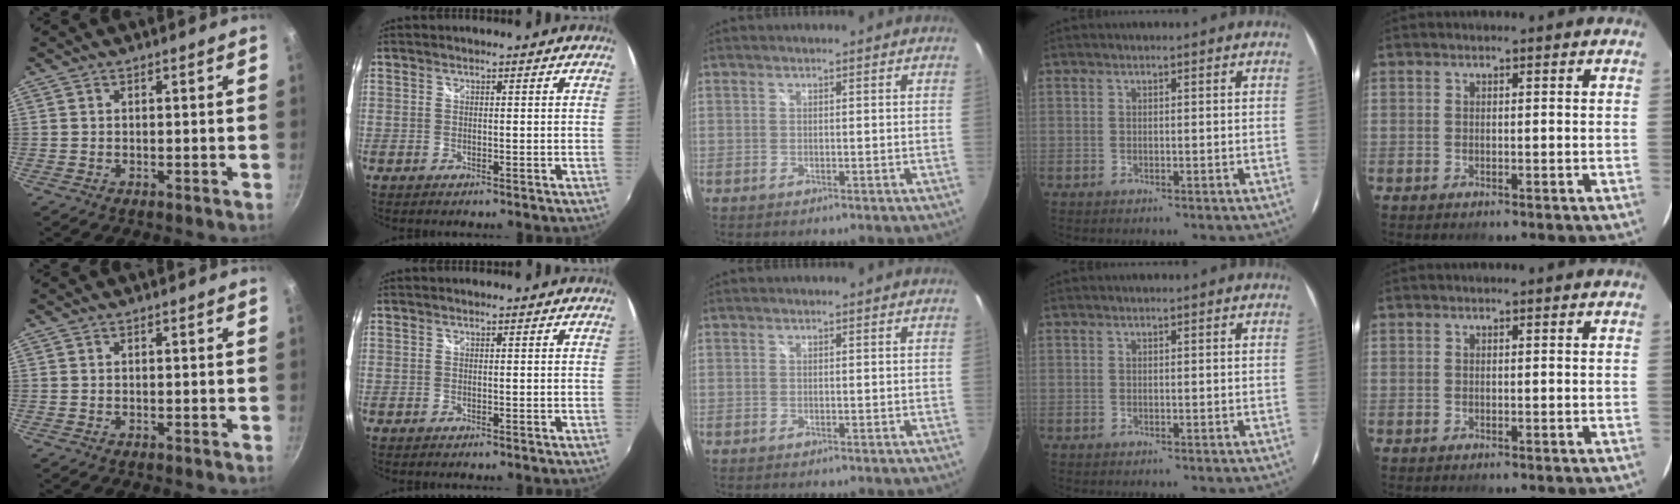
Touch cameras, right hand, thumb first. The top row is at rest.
{}